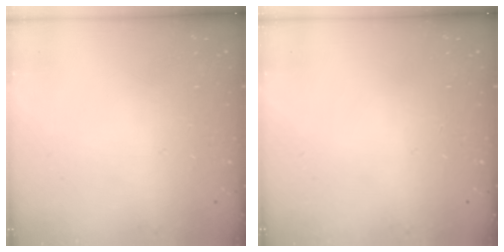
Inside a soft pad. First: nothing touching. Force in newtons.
{"total": 0.0}